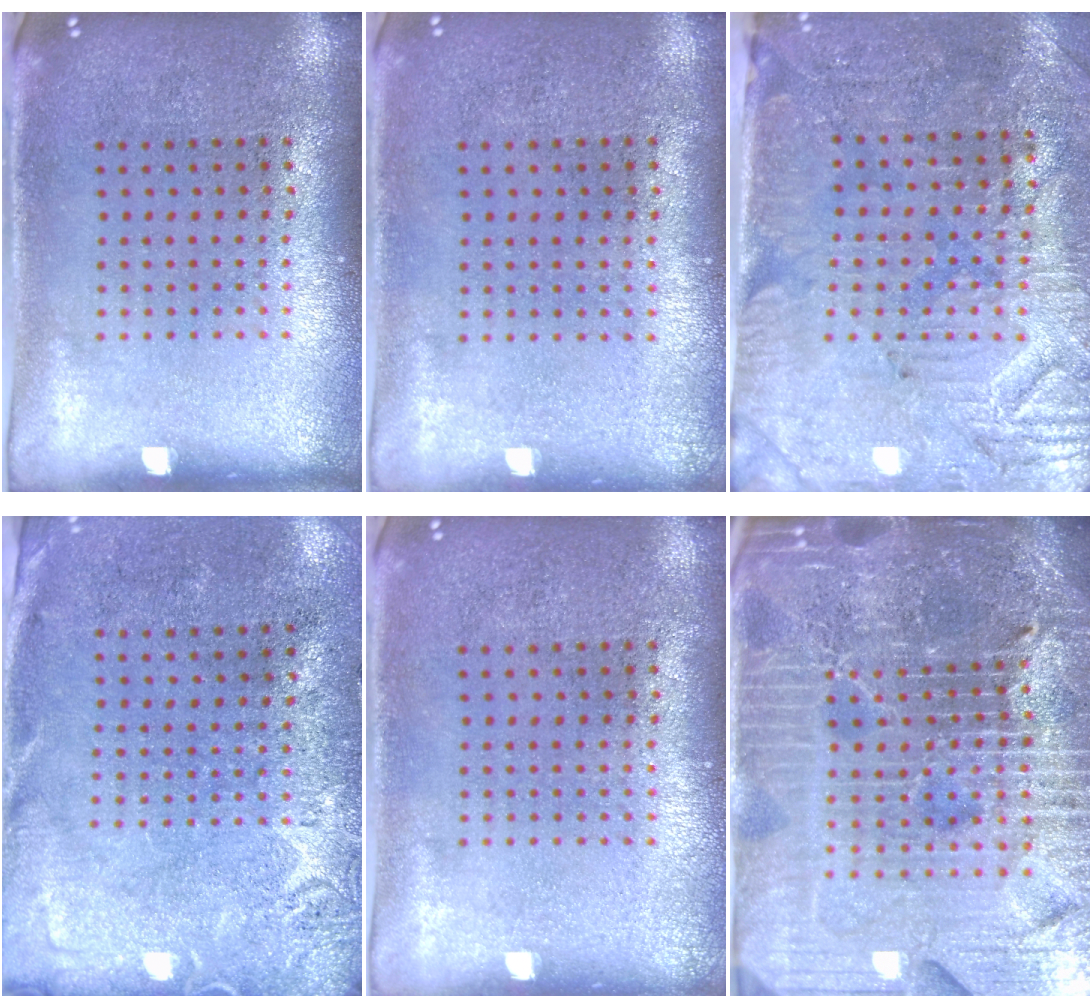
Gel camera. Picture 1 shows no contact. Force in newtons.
{"total": 0.0}
{"total": 3.3, "press": 3.0, "slide": 1.3}
{"total": 2.6, "press": 2.1, "slide": 1.6}
{"total": 0.0}
{"total": 7.3, "press": 6.3, "slide": 3.6}